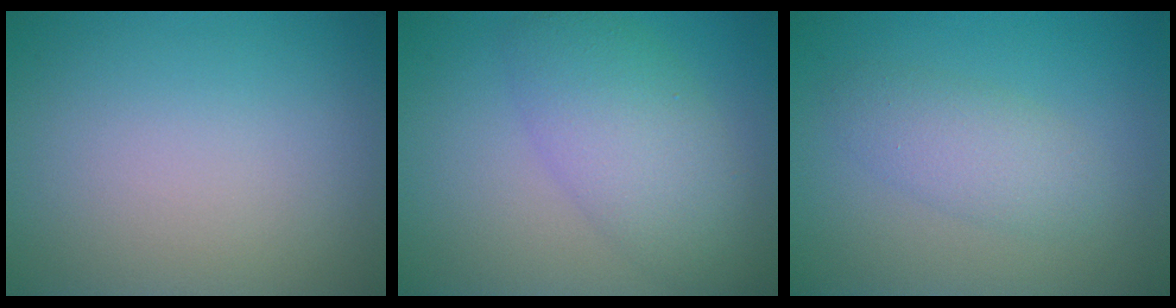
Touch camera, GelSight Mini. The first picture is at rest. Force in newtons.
{"total": 5.6, "press": 5.6, "slide": 0.4}
{"total": 2.8, "press": 2.8, "slide": 0.1}